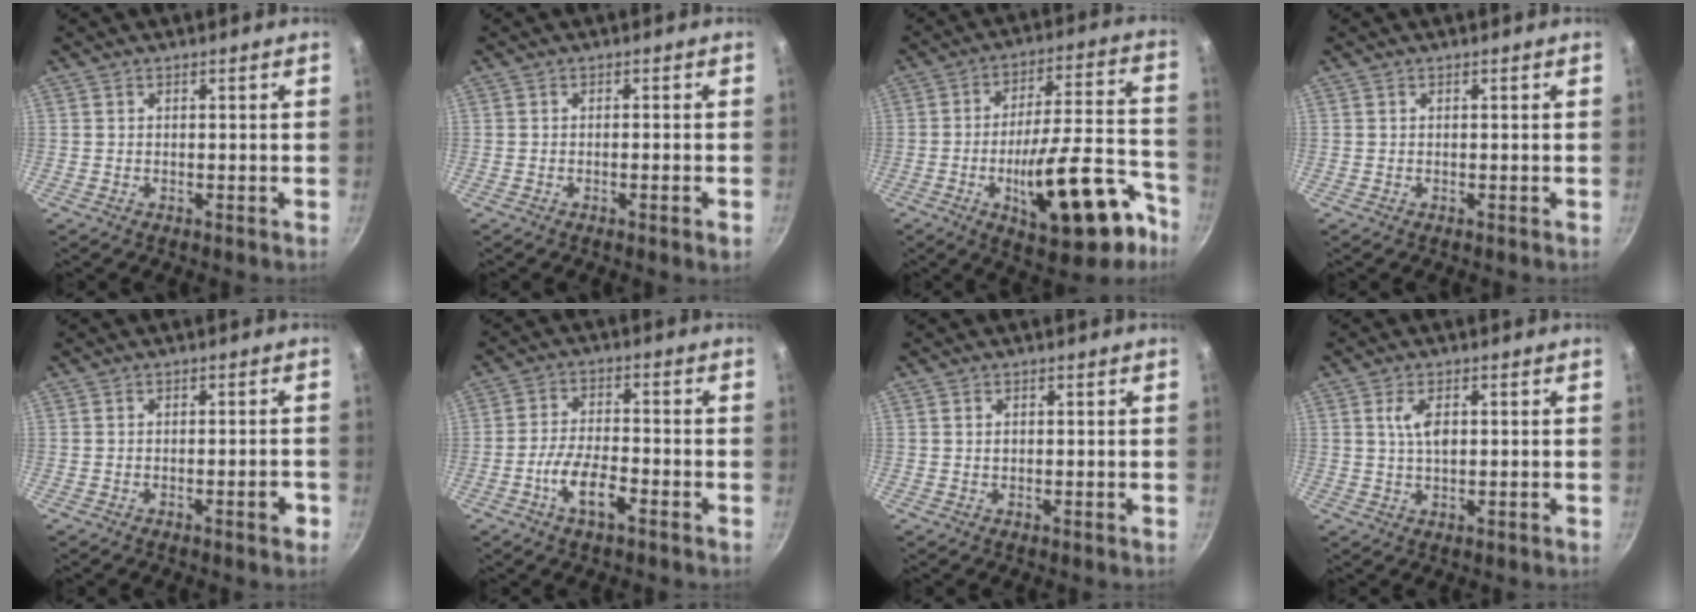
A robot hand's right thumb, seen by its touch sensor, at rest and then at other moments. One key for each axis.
{"total": 1.7, "fx": -0.7, "fy": 0.0, "fz": 1.5, "tx": -0.030, "ty": 0.001, "tz": -0.013}
{"total": 21.8, "fx": -9.6, "fy": 8.2, "fz": 17.8, "tx": -0.226, "ty": 0.060, "tz": -0.132}
{"total": 0.0}
{"total": 2.8, "fx": -1.4, "fy": 0.8, "fz": 2.3, "tx": -0.021, "ty": 0.013, "tz": -0.018}
{"total": 7.7, "fx": -3.6, "fy": 2.8, "fz": 6.2, "tx": -0.118, "ty": 0.023, "tz": -0.073}
{"total": 0.9, "fx": 0.1, "fy": 0.7, "fz": 0.6, "tx": -0.010, "ty": 0.003, "tz": 0.002}
{"total": 4.4, "fx": 0.8, "fy": 2.2, "fz": 3.8, "tx": -0.068, "ty": 0.002, "tz": 0.014}